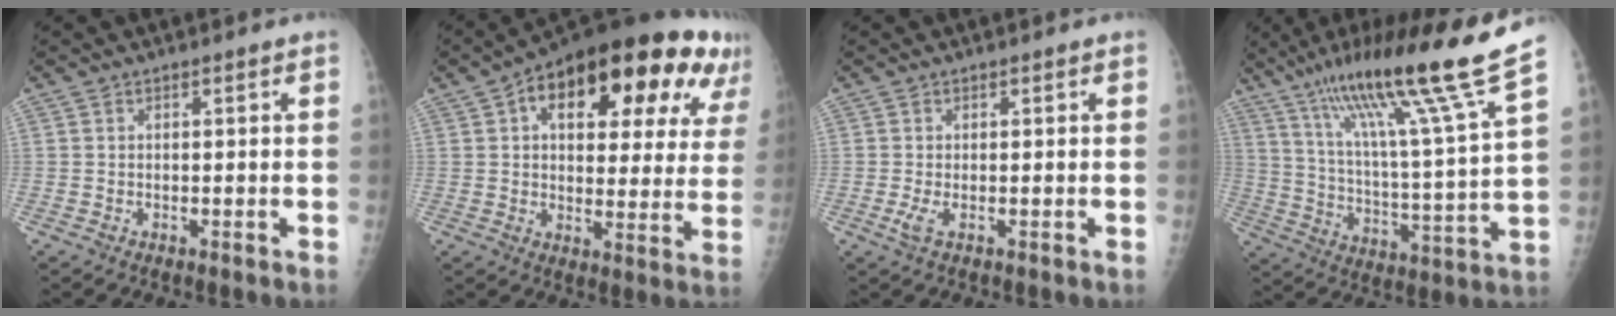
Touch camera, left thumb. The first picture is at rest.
{"total": 26.2, "force": [11.6, 12.1, 20.2], "torque": [-0.249, 0.022, 0.159]}
{"total": 2.0, "force": [-0.4, 0.6, 1.8], "torque": [-0.047, -0.007, -0.008]}
{"total": 22.1, "force": [15.9, -0.8, 15.4], "torque": [-0.233, -0.082, 0.263]}